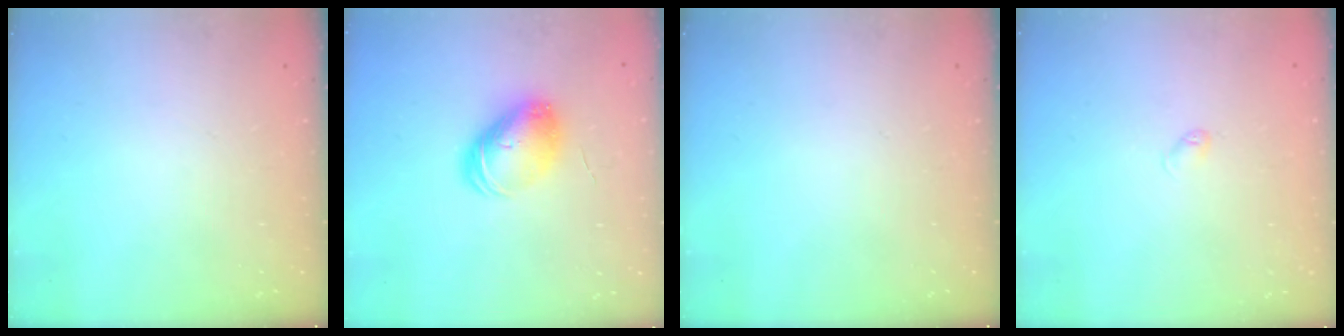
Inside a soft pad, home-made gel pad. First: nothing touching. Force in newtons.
{"total": 9.1, "press": 9.1, "slide": 0.1}
{"total": 0.0}
{"total": 2.6, "press": 2.6, "slide": 0.4}